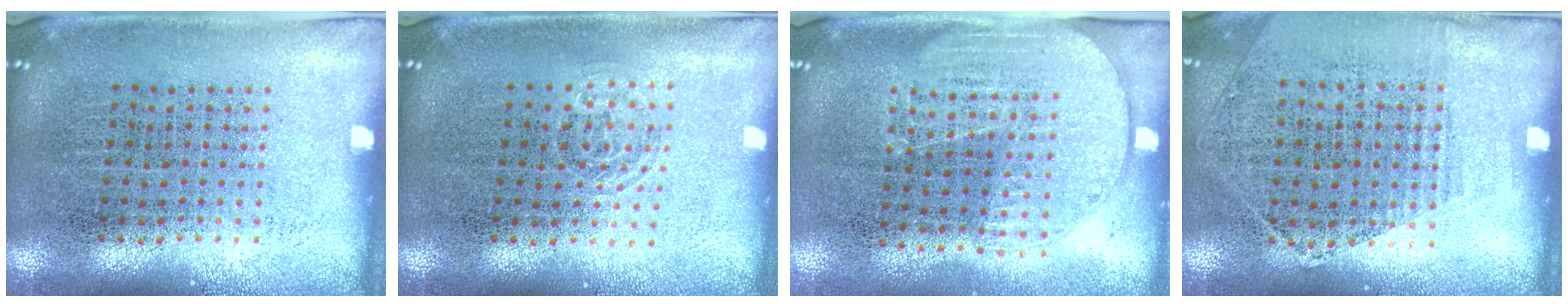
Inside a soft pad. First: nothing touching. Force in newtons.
{"total": 0.7, "press": 0.5, "slide": 0.5}
{"total": 1.6, "press": 1.4, "slide": 0.8}
{"total": 1.2, "press": 1.0, "slide": 0.7}